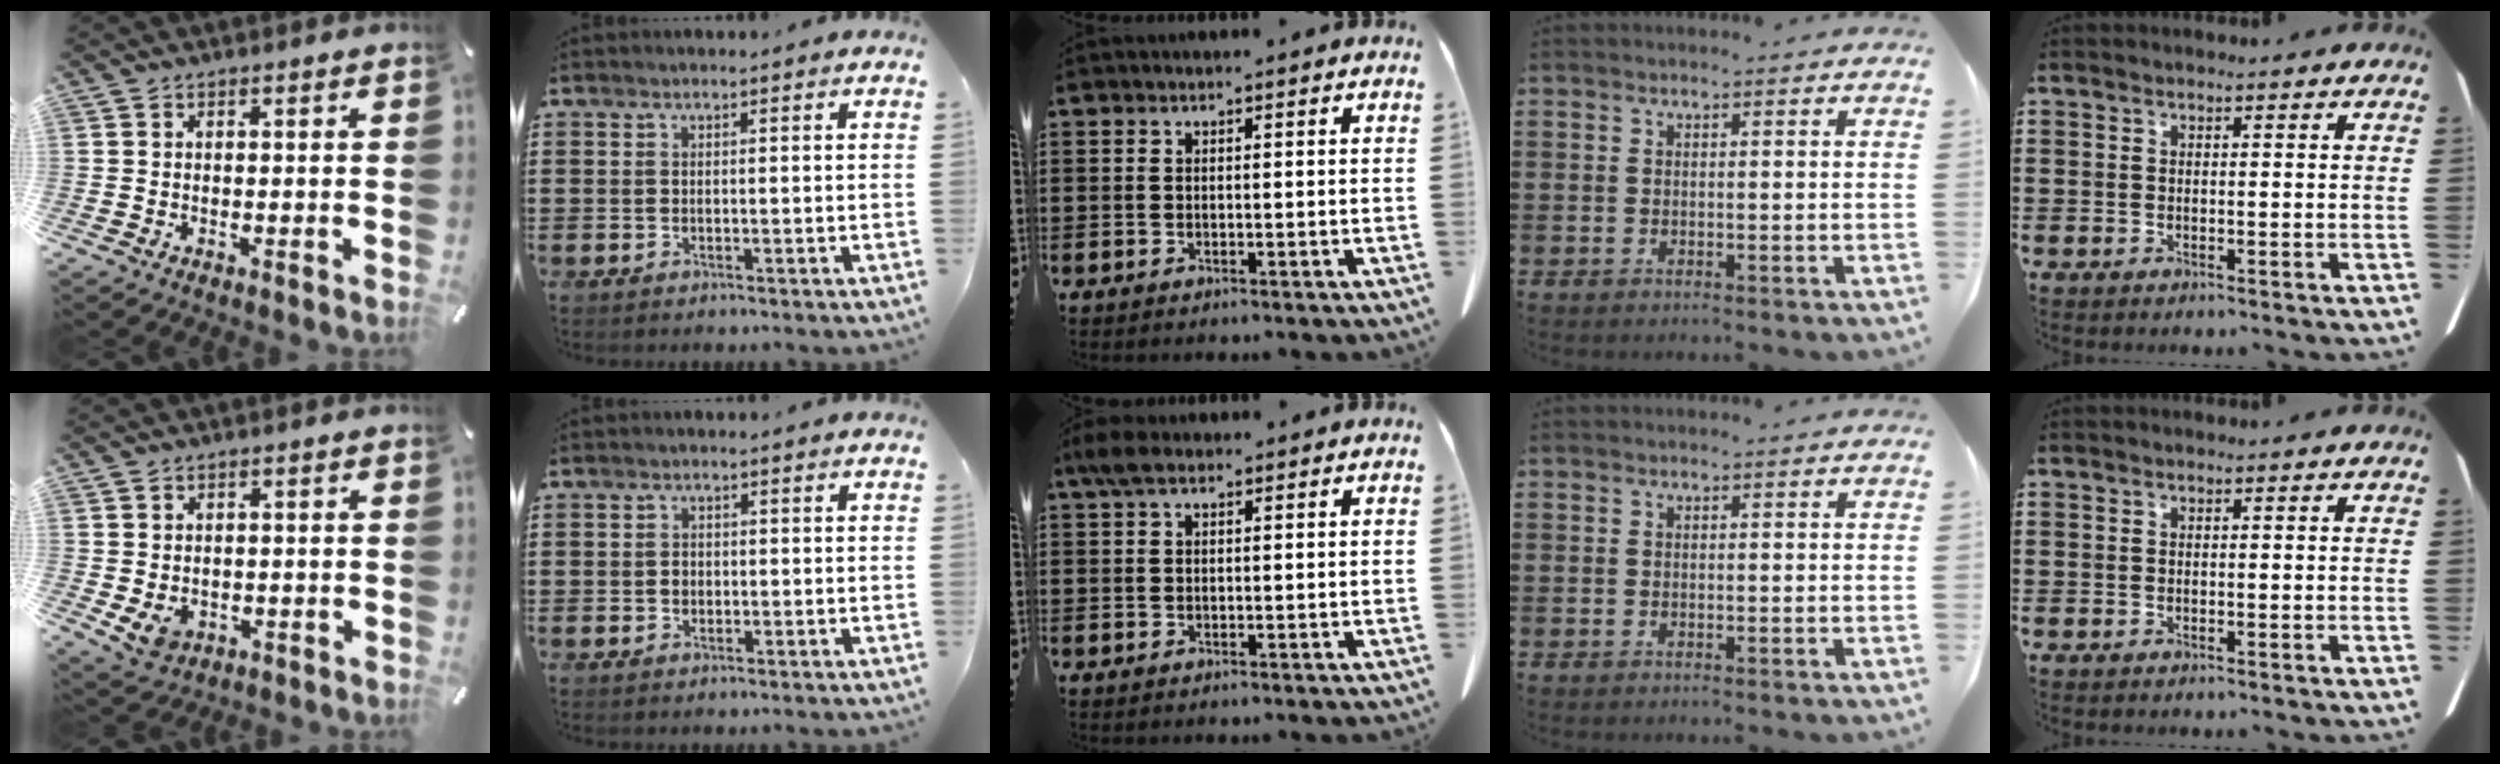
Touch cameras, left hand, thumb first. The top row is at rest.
{"thumb": {"total": 4.6, "force": [-0.6, 4.0, 2.2], "torque": [-0.034, -0.002, -0.010]}, "index": {"total": 1.2, "force": [-0.1, 1.0, 0.6], "torque": [-0.016, 0.006, -0.003]}, "middle": {"total": 2.6, "force": [1.3, 1.2, 1.9], "torque": [-0.043, 0.005, 0.024]}}